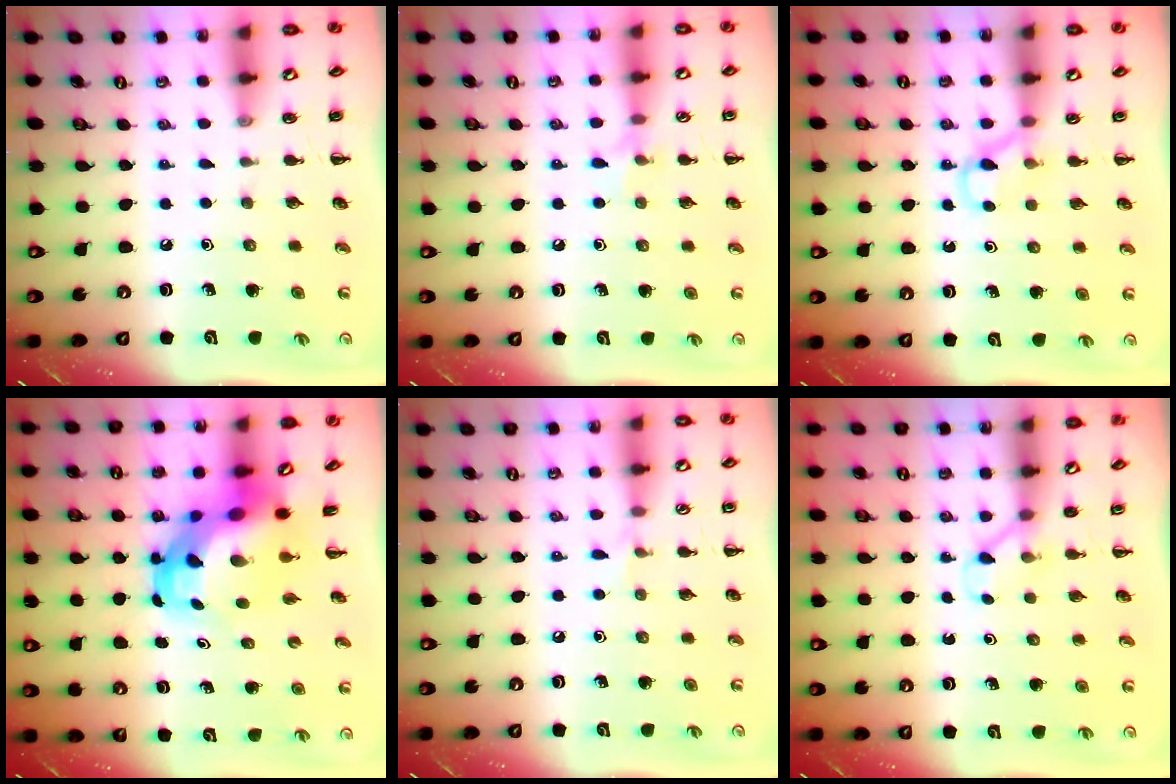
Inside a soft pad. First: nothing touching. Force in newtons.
{"total": 5.2, "press": 5.0, "slide": 1.4}
{"total": 3.8, "press": 3.6, "slide": 1.3}
{"total": 7.0, "press": 6.7, "slide": 2.1}
{"total": 3.8, "press": 3.5, "slide": 1.4}
{"total": 2.8, "press": 2.6, "slide": 1.0}